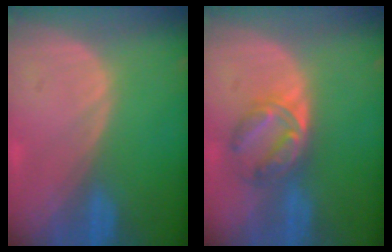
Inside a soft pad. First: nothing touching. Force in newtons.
{"total": 5.8, "press": 5.5, "slide": 1.7}